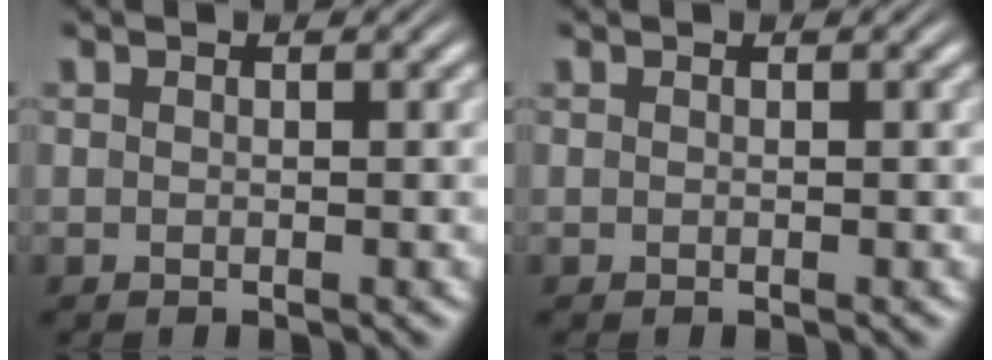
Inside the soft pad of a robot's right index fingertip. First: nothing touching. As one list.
[{"total": 0.0}]